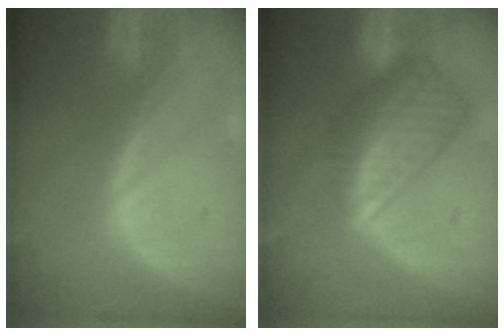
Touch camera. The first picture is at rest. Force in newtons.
{"total": 8.7, "press": 7.6, "slide": 4.3}